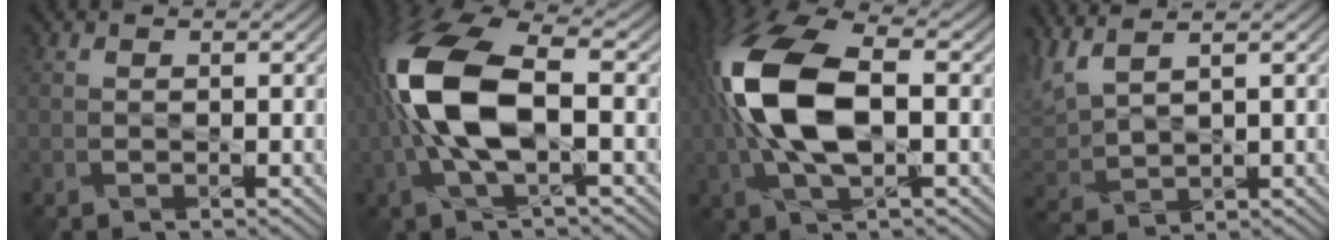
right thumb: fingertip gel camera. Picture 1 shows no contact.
{"total": 12.4, "force": [-0.8, 5.0, 11.3], "torque": [-0.268, 0.011, -0.021]}
{"total": 13.4, "force": [0.1, 6.3, 11.9], "torque": [-0.283, 0.018, -0.004]}
{"total": 5.3, "force": [3.7, 1.6, 3.4], "torque": [-0.108, 0.013, 0.075]}